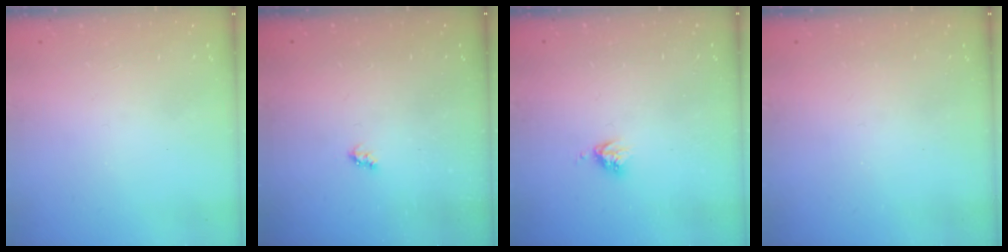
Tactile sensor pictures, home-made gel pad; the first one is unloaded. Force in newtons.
{"total": 2.6, "press": 2.6, "slide": 0.4}
{"total": 3.4, "press": 3.3, "slide": 0.5}
{"total": 0.0}